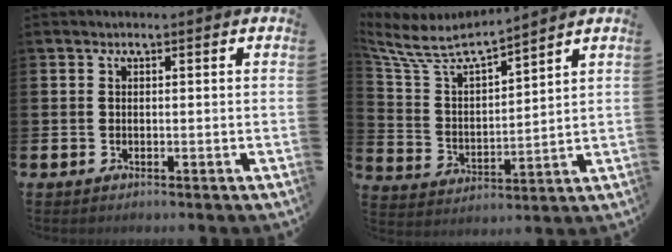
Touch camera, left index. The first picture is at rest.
{"total": 5.8, "force": [5.3, 1.4, 1.9], "torque": [-0.068, -0.040, 0.085]}